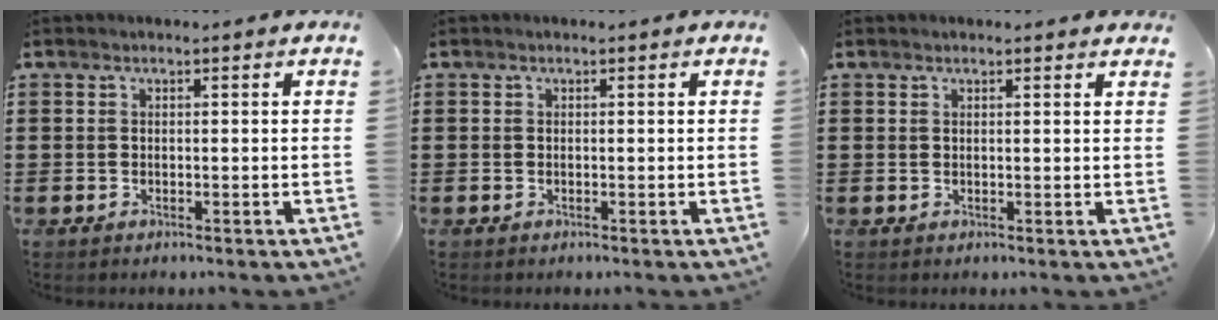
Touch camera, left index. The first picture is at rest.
{"total": 0.0}
{"total": 1.0, "force": [0.9, 0.1, 0.4], "torque": [-0.010, 0.001, 0.017]}